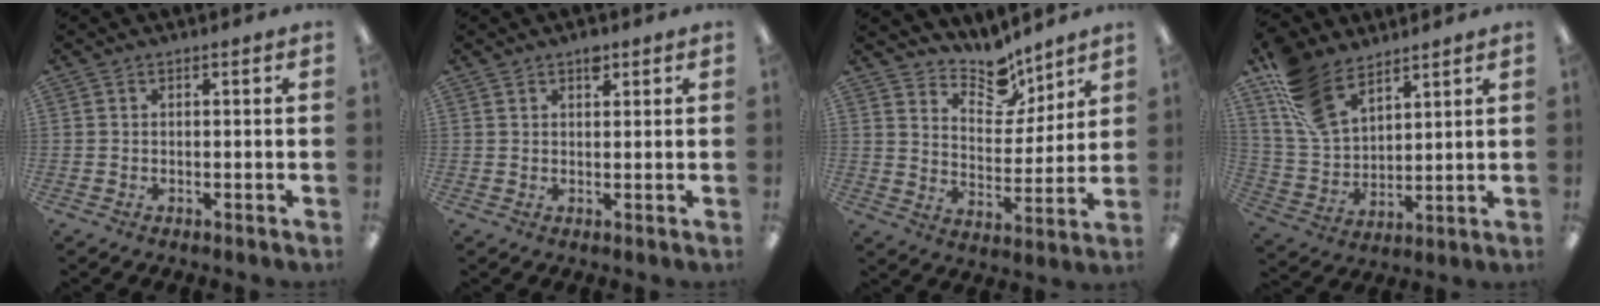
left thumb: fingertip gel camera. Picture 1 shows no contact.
{"total": 2.4, "force": [1.7, 1.3, 1.2], "torque": [-0.009, -0.006, 0.027]}
{"total": 10.4, "force": [9.1, 4.3, 2.6], "torque": [-0.041, -0.072, 0.168]}
{"total": 14.0, "force": [9.7, 7.5, 6.6], "torque": [-0.151, -0.035, 0.194]}